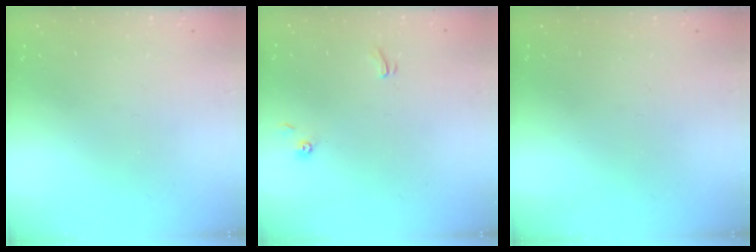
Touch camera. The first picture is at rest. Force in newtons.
{"total": 1.1, "press": 1.1, "slide": 0.2}
{"total": 0.0}